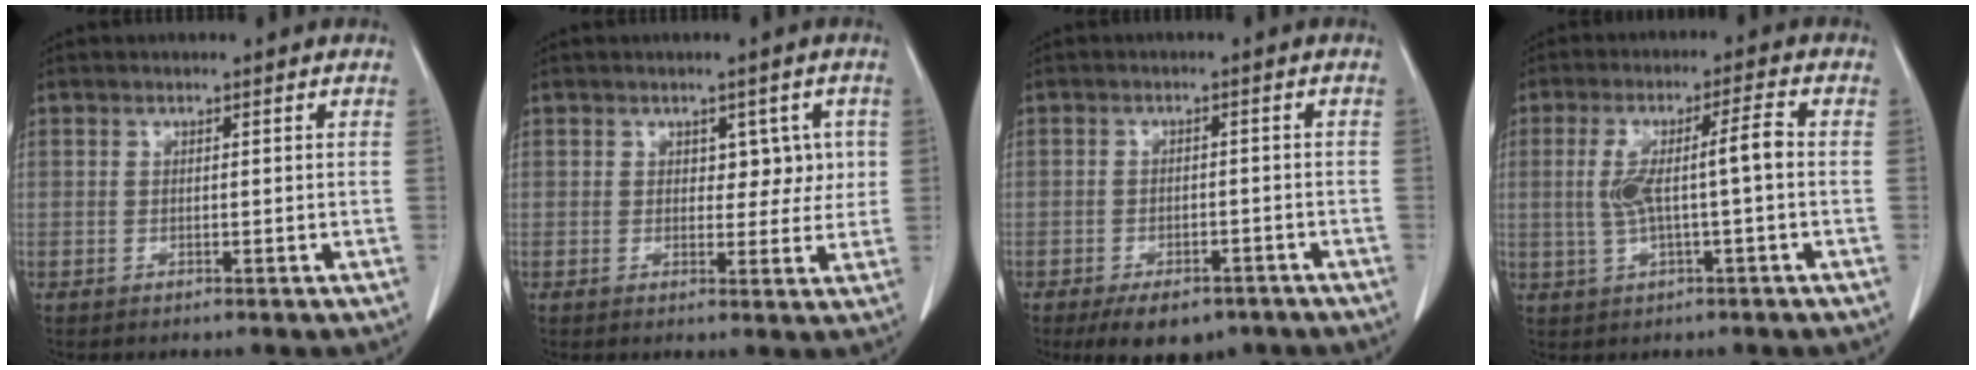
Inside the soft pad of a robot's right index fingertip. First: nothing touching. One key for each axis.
{"total": 3.8, "fx": 1.0, "fy": 2.5, "fz": 2.8, "tx": -0.020, "ty": 0.006, "tz": 0.015}
{"total": 7.9, "fx": -5.8, "fy": 3.8, "fz": 3.8, "tx": -0.049, "ty": 0.002, "tz": -0.082}
{"total": 7.2, "fx": 0.0, "fy": 0.6, "fz": 7.1, "tx": -0.139, "ty": 0.022, "tz": 0.004}